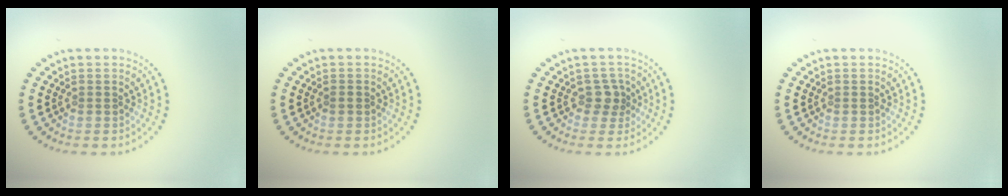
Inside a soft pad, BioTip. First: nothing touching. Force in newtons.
{"total": 0.5, "press": 0.5, "slide": 0.0}
{"total": 1.8, "press": 1.4, "slide": 1.1}
{"total": 0.0}